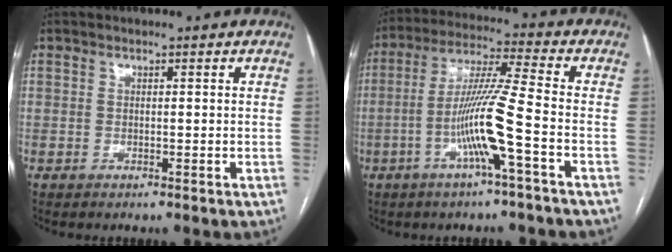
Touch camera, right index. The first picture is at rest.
{"total": 10.7, "force": [-3.6, -1.1, 10.0], "torque": [-0.196, 0.003, -0.072]}